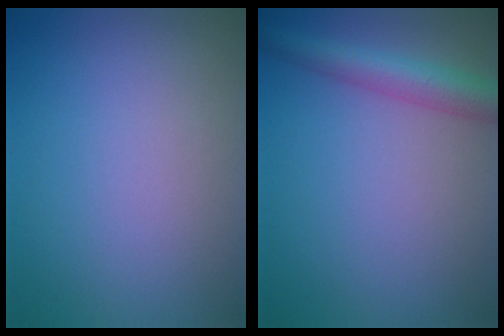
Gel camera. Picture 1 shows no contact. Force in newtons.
{"total": 3.8, "press": 3.8, "slide": 0.1}